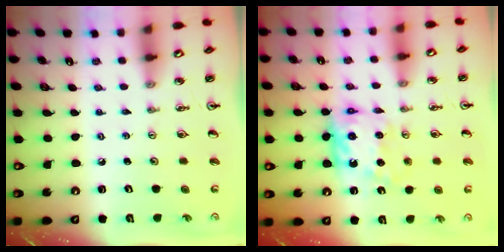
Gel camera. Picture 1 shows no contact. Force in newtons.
{"total": 11.0, "press": 11.0, "slide": 0.5}